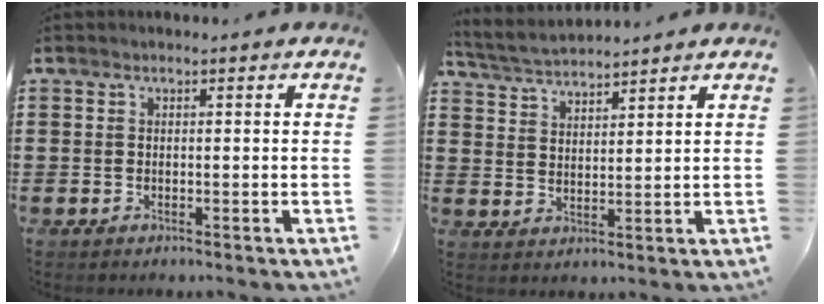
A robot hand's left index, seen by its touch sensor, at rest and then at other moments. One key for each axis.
{"total": 3.5, "fx": 3.5, "fy": 0.1, "fz": 0.4, "tx": -0.022, "ty": -0.013, "tz": 0.063}